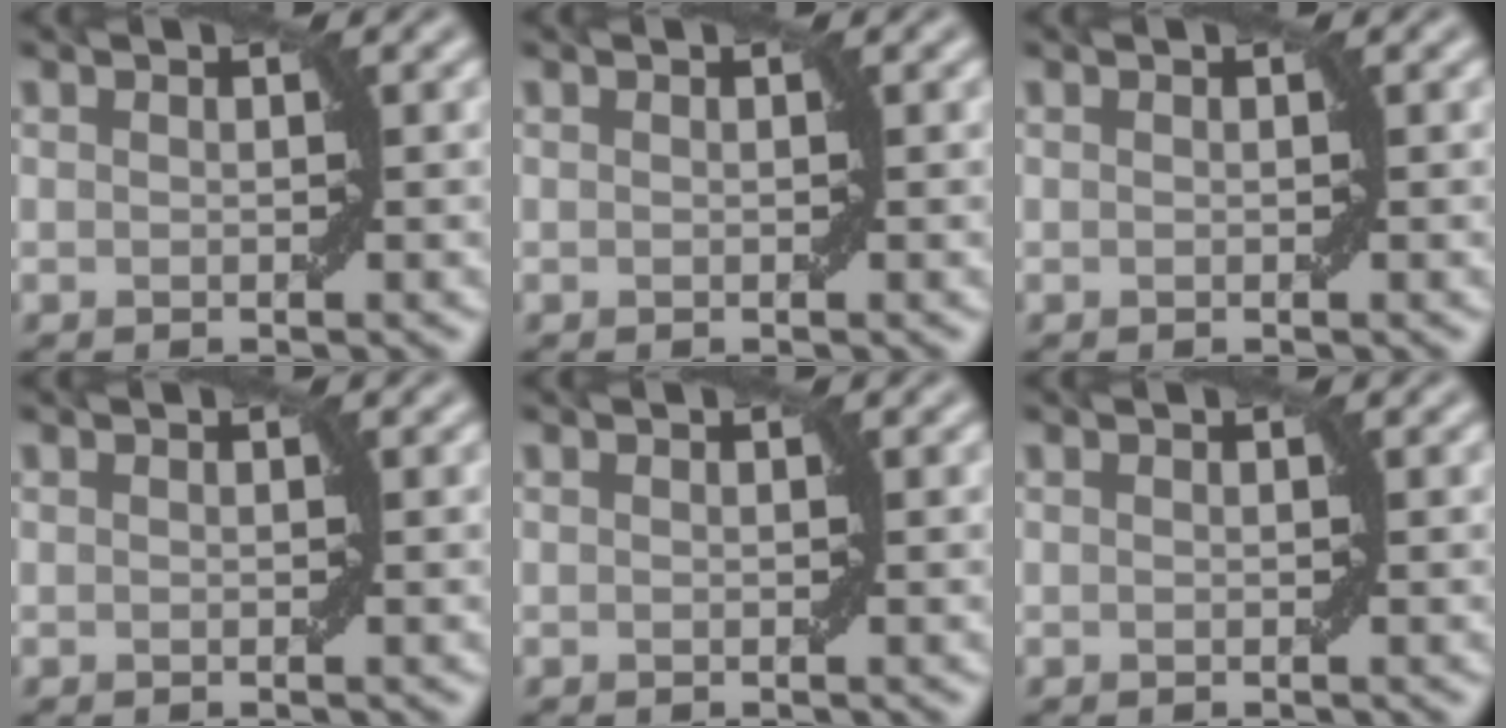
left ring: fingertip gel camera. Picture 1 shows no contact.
{"total": 0.0}
{"total": 0.0}
{"total": 0.0}
{"total": 0.0}
{"total": 0.0}